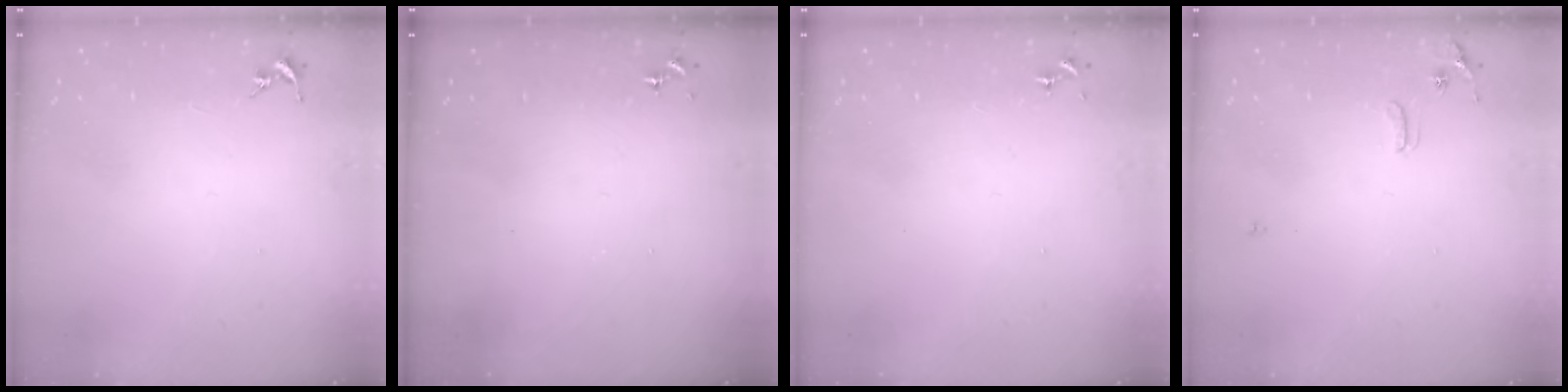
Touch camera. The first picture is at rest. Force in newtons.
{"total": 0.0}
{"total": 0.0}
{"total": 6.1, "press": 6.0, "slide": 0.9}